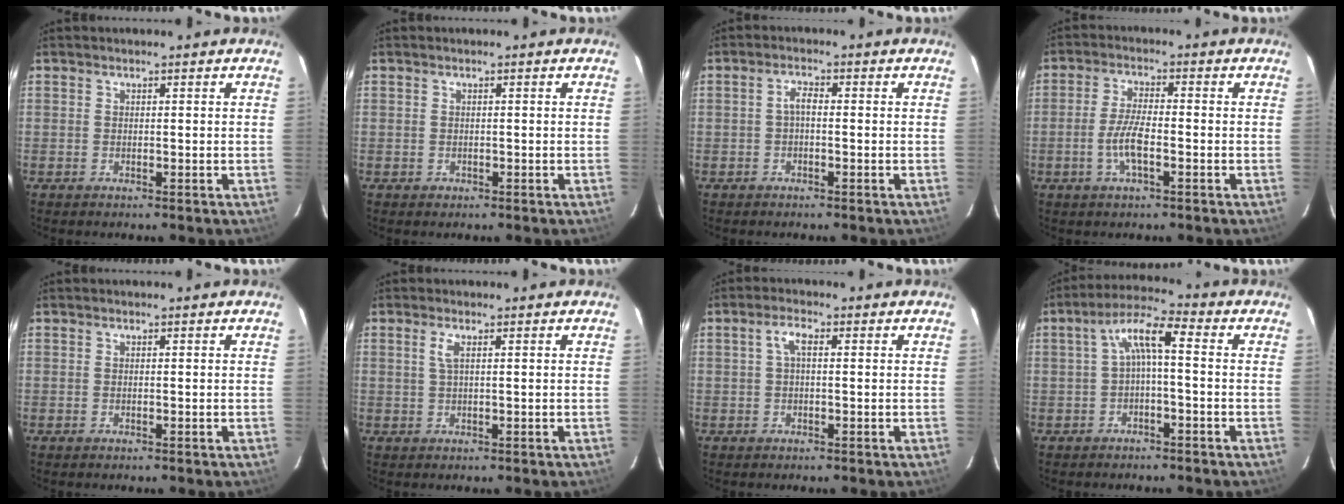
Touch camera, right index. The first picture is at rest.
{"total": 0.8, "force": [-0.4, 0.8, 0.0], "torque": [0.005, 0.000, -0.003]}
{"total": 1.8, "force": [-0.4, 0.7, 1.6], "torque": [-0.034, 0.009, -0.009]}
{"total": 5.8, "force": [-2.1, 1.5, 5.2], "torque": [-0.110, 0.001, -0.043]}
{"total": 0.0}
{"total": 1.7, "force": [0.7, 0.2, 1.6], "torque": [-0.033, 0.001, 0.013]}
{"total": 2.6, "force": [0.4, 1.0, 2.3], "torque": [-0.049, 0.010, 0.007]}
{"total": 6.0, "force": [-0.5, 1.3, 5.8], "torque": [-0.124, 0.021, -0.009]}